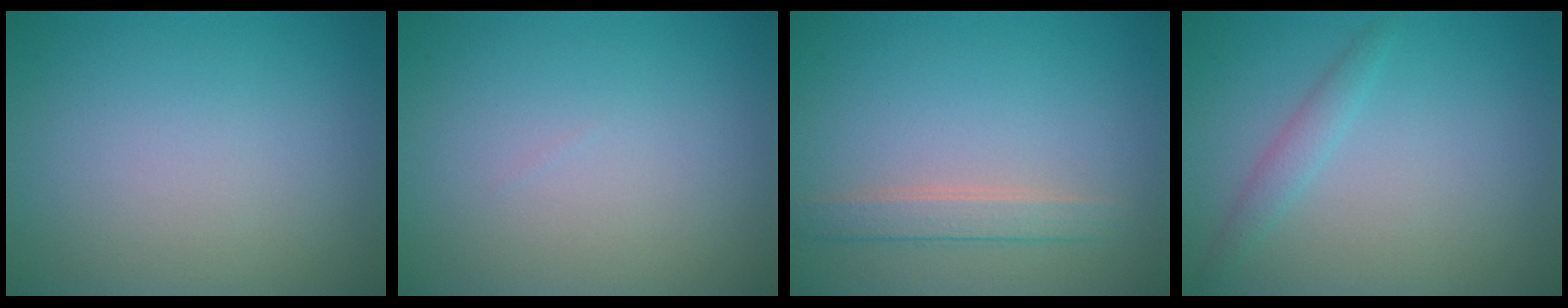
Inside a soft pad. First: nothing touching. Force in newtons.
{"total": 0.0}
{"total": 2.1, "press": 2.1, "slide": 0.2}
{"total": 1.4, "press": 1.4, "slide": 0.1}